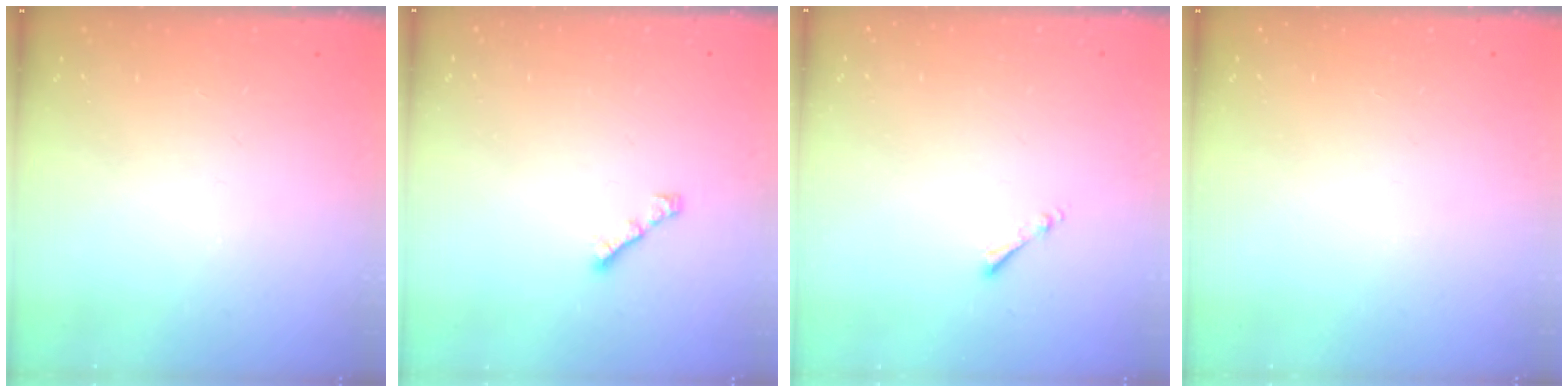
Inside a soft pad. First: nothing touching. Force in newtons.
{"total": 2.6, "press": 2.5, "slide": 0.7}
{"total": 1.3, "press": 1.2, "slide": 0.3}
{"total": 0.0}